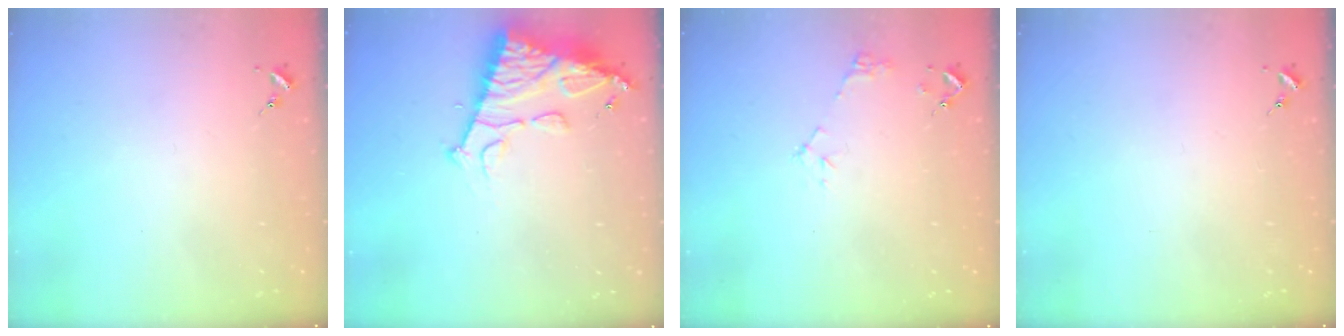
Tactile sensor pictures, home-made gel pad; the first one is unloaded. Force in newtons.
{"total": 14.2, "press": 14.1, "slide": 1.1}
{"total": 6.4, "press": 6.4, "slide": 0.6}
{"total": 0.0}